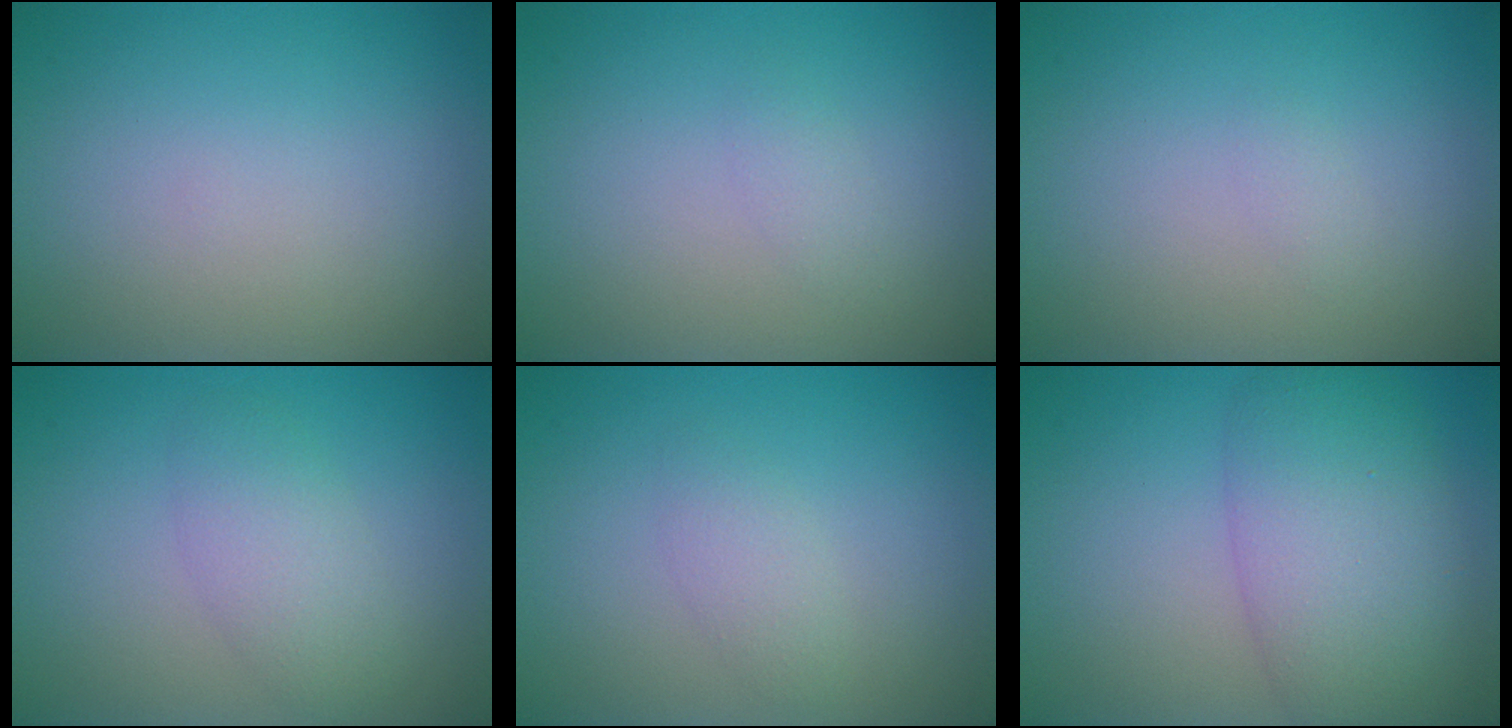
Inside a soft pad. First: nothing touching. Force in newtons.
{"total": 0.9, "press": 0.9, "slide": 0.0}
{"total": 0.6, "press": 0.6, "slide": 0.0}
{"total": 2.7, "press": 2.7, "slide": 0.1}
{"total": 1.5, "press": 1.5, "slide": 0.1}
{"total": 7.3, "press": 7.3, "slide": 0.3}